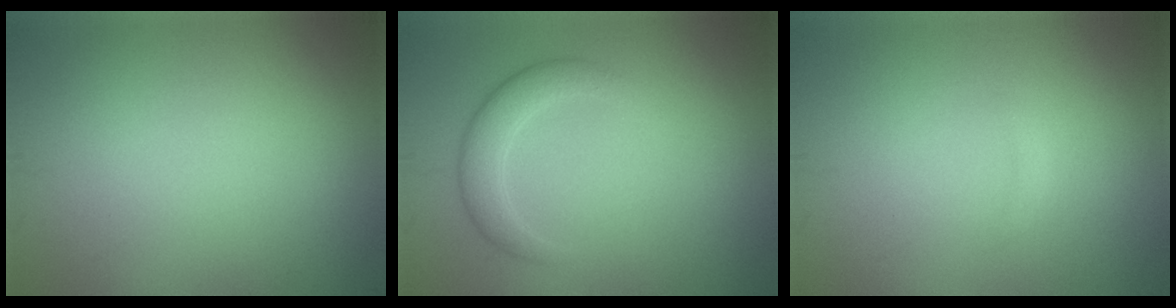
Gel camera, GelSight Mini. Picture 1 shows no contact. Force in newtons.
{"total": 2.7, "press": 2.7, "slide": 0.2}
{"total": 0.6, "press": 0.6, "slide": 0.1}